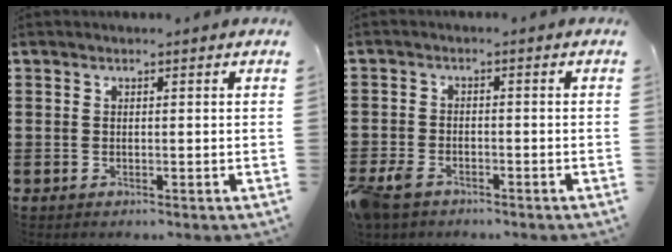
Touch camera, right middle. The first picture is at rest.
{"total": 3.3, "force": [-2.7, 1.5, 1.2], "torque": [-0.057, -0.008, -0.064]}